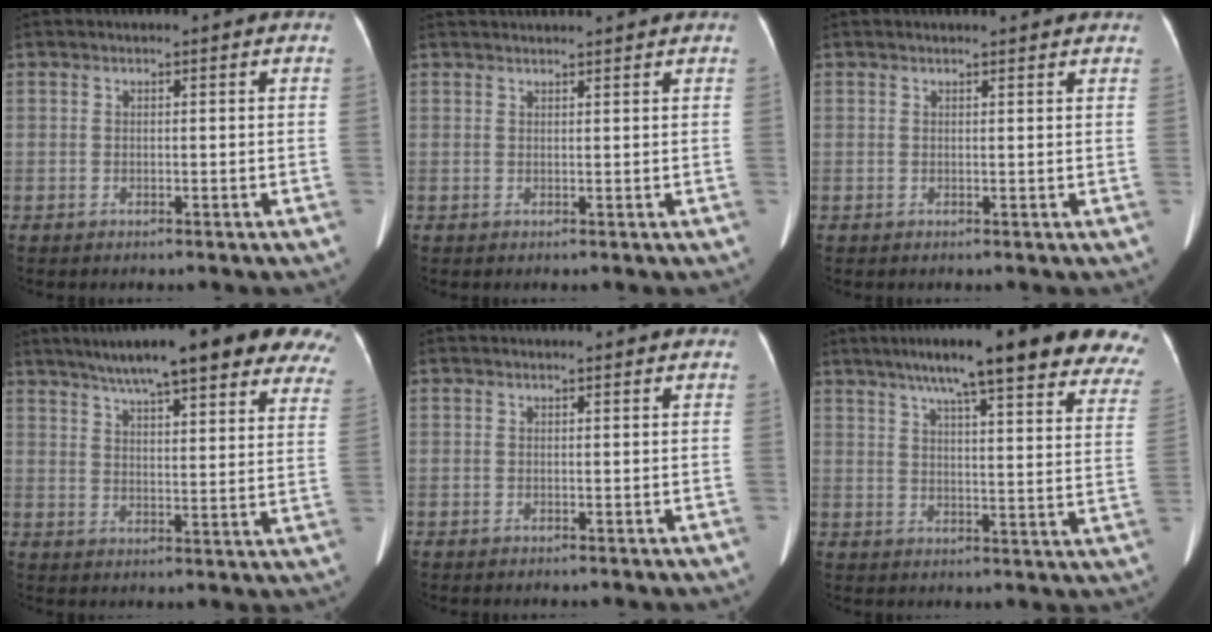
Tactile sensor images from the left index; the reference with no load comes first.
{"total": 6.2, "force": [6.0, -0.2, 1.7], "torque": [-0.018, 0.033, 0.073]}
{"total": 3.5, "force": [3.3, 0.5, 0.9], "torque": [-0.011, 0.011, 0.033]}
{"total": 24.0, "force": [19.0, 3.6, 14.1], "torque": [-0.196, 0.013, 0.232]}
{"total": 1.8, "force": [1.7, 0.3, 0.5], "torque": [-0.009, 0.009, 0.017]}
{"total": 24.7, "force": [20.2, 2.9, 14.0], "torque": [-0.184, -0.004, 0.240]}